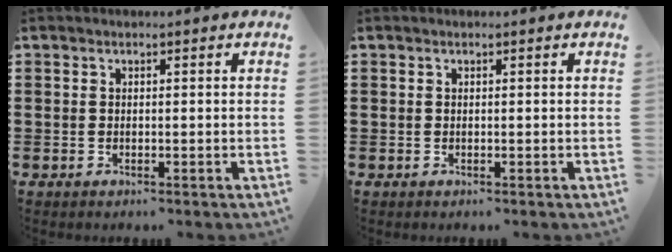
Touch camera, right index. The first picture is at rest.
{"total": 0.0}